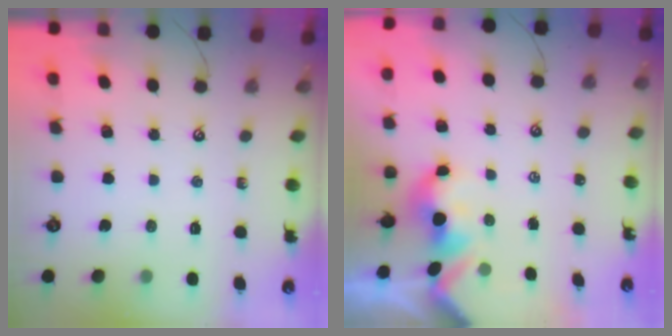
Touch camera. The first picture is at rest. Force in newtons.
{"total": 2.3, "press": 2.3, "slide": 0.2}